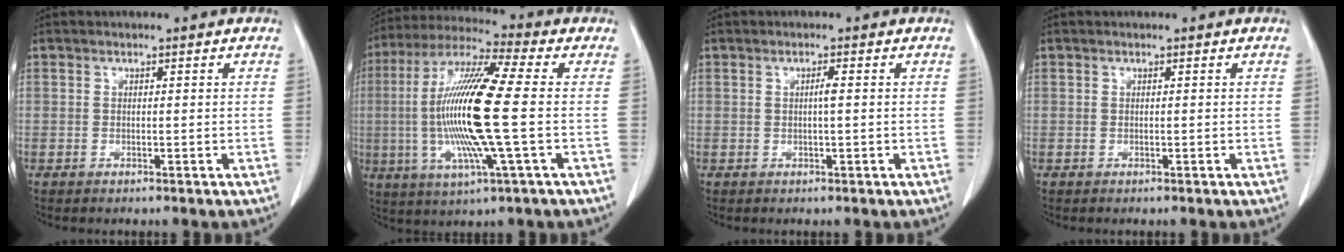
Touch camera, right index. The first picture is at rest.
{"total": 17.4, "force": [-1.1, 0.4, 17.3], "torque": [-0.354, -0.005, -0.033]}
{"total": 1.1, "force": [0.0, 0.0, 1.1], "torque": [-0.020, 0.001, 0.000]}
{"total": 0.0}